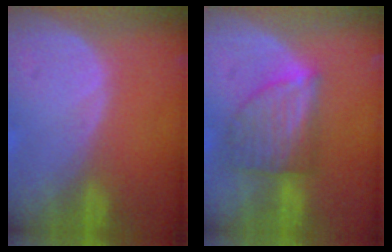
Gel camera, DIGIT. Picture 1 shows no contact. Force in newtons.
{"total": 7.0, "press": 6.6, "slide": 2.4}